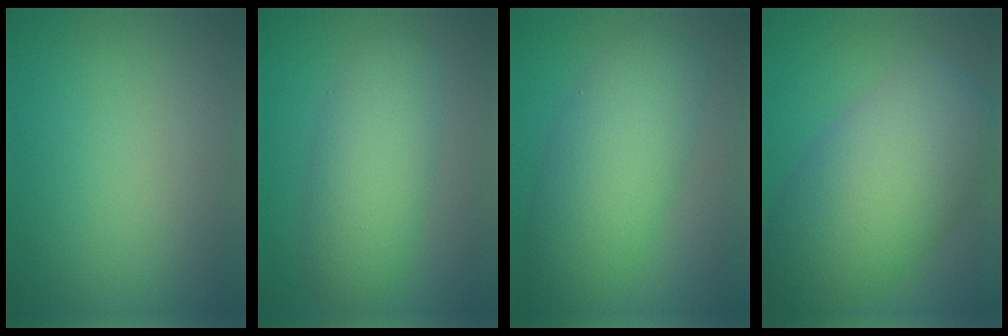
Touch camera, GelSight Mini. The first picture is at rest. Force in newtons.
{"total": 5.4, "press": 5.4, "slide": 0.1}
{"total": 5.5, "press": 5.5, "slide": 0.3}
{"total": 11.7, "press": 11.7, "slide": 0.4}